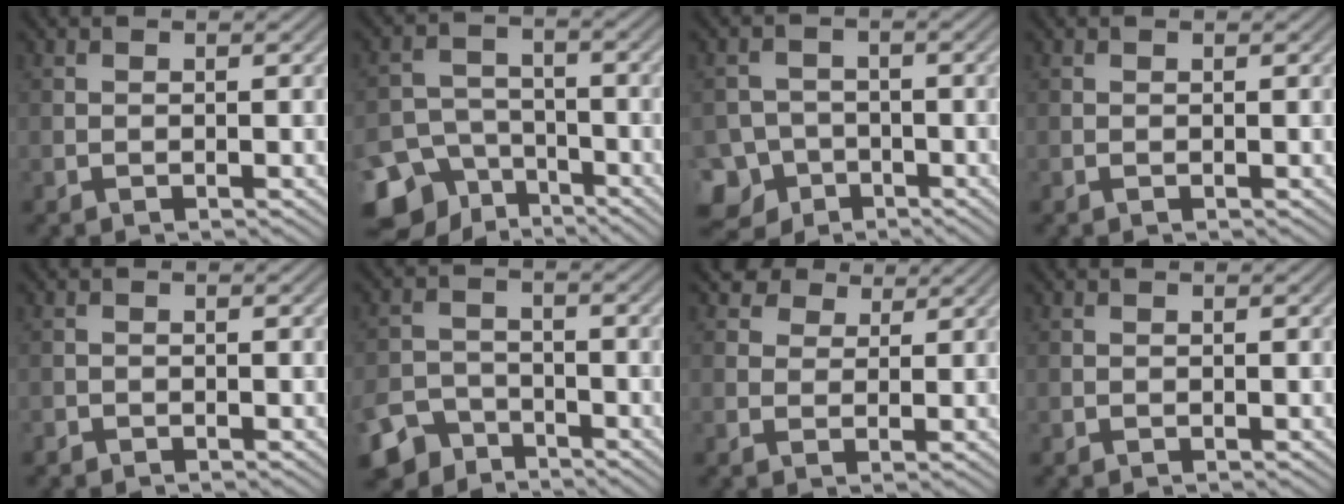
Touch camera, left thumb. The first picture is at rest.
{"total": 10.7, "force": [-6.8, 7.4, 3.7], "torque": [-0.081, -0.023, -0.117]}
{"total": 8.2, "force": [-4.8, 6.3, 1.9], "torque": [-0.043, -0.025, -0.097]}
{"total": 0.0}
{"total": 0.8, "force": [-0.6, 0.4, 0.0], "torque": [0.002, -0.003, -0.013]}
{"total": 5.7, "force": [-4.6, 3.1, 1.4], "torque": [-0.024, -0.008, -0.090]}
{"total": 4.4, "force": [3.0, 2.7, 1.7], "torque": [-0.042, -0.002, 0.056]}
{"total": 0.0}